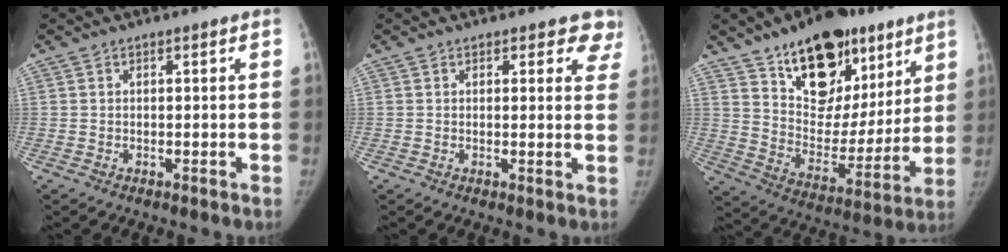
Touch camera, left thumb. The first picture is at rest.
{"total": 5.5, "force": [4.4, 2.7, 2.0], "torque": [0.022, -0.017, 0.031]}
{"total": 23.9, "force": [14.3, 13.4, 13.6], "torque": [-0.155, -0.057, 0.232]}